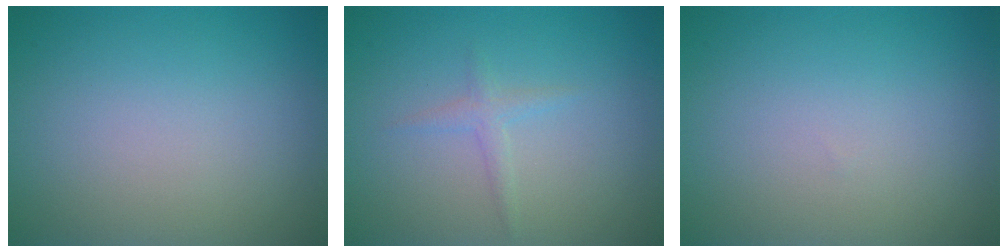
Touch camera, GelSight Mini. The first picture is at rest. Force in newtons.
{"total": 1.2, "press": 1.2, "slide": 0.0}
{"total": 0.0}